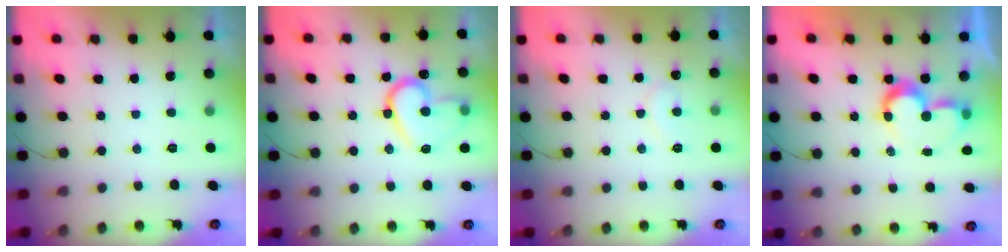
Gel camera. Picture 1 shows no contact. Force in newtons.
{"total": 15.0, "press": 14.9, "slide": 1.4}
{"total": 6.0, "press": 6.0, "slide": 0.3}
{"total": 9.2, "press": 9.2, "slide": 0.3}